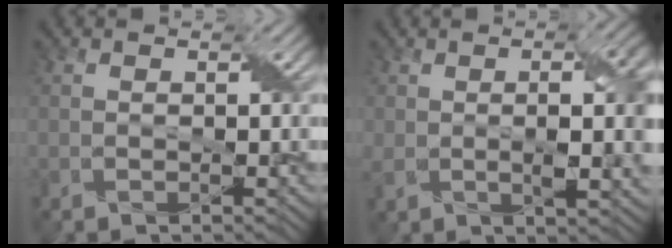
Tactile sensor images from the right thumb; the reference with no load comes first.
{"total": 7.8, "force": [0.3, 2.9, 7.3], "torque": [-0.126, -0.004, 0.006]}